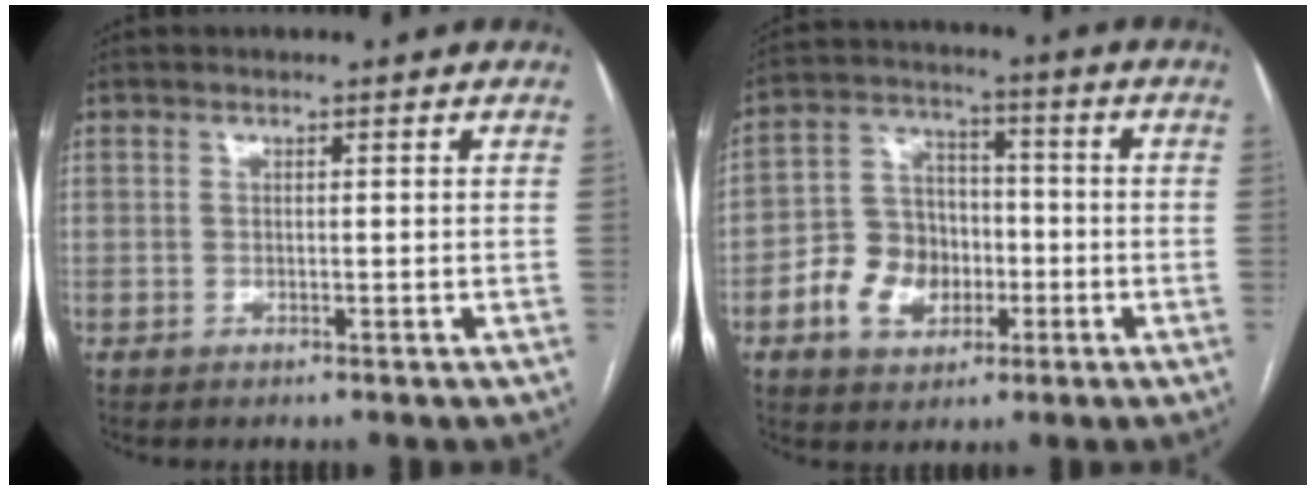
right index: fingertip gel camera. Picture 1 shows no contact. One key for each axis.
{"total": 9.8, "fx": -3.3, "fy": 7.6, "fz": 5.2, "tx": -0.115, "ty": 0.028, "tz": -0.052}